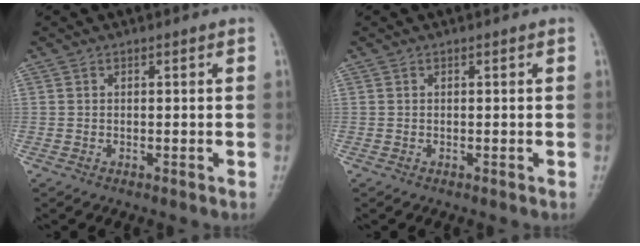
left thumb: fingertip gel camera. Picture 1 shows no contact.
{"total": 0.0}